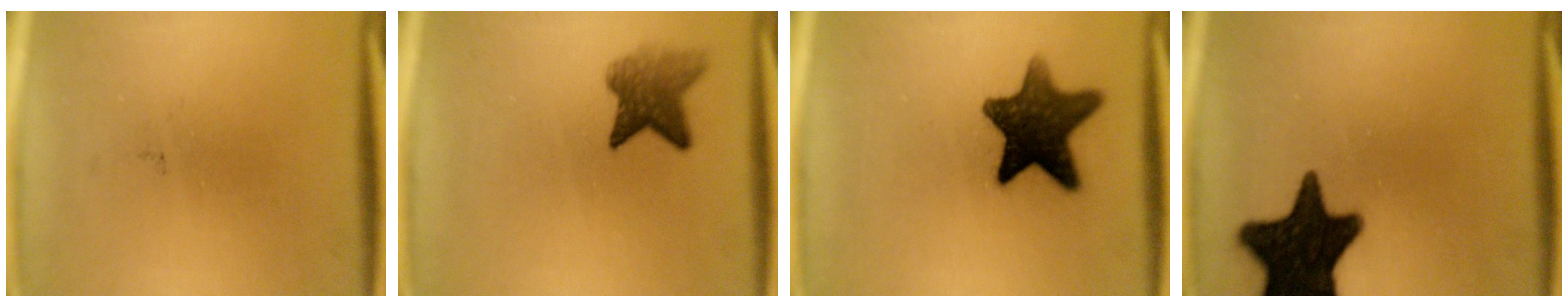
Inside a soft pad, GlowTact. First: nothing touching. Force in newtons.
{"total": 5.0}
{"total": 12.6}
{"total": 17.7}